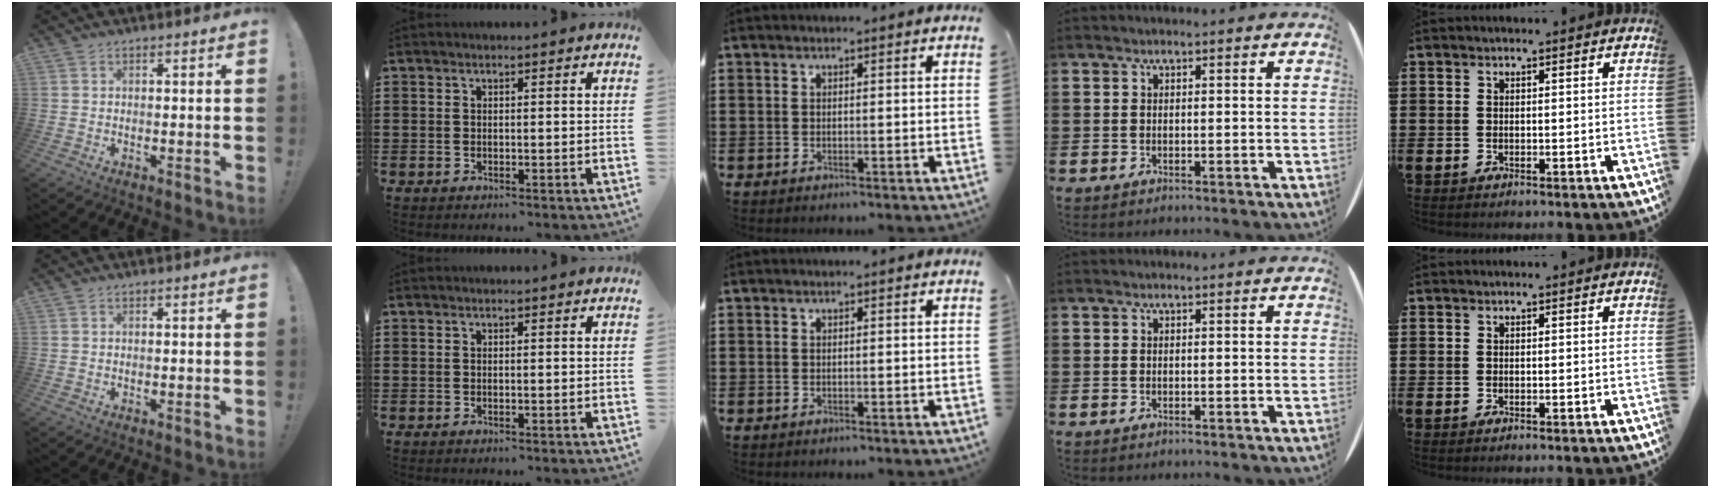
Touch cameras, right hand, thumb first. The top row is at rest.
{}